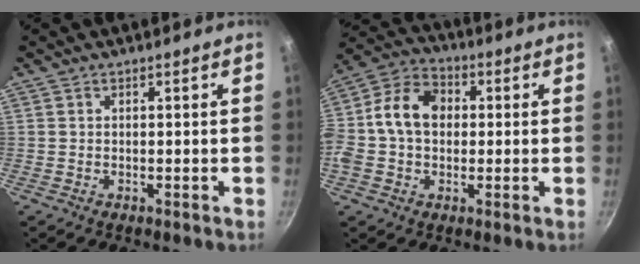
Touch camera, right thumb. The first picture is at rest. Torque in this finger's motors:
{"motor_torque": [2.08, 2.23, 1.08, -0.47, 0.15]}